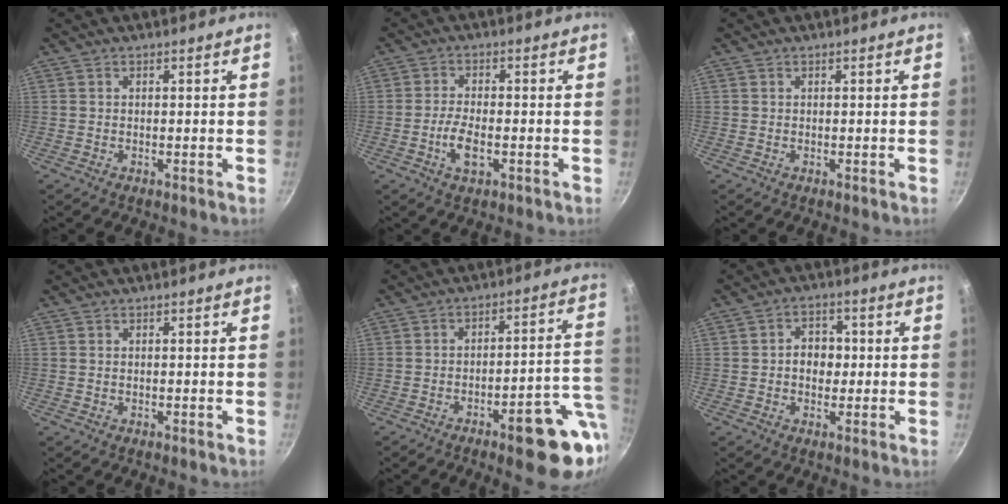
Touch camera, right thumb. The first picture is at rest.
{"total": 5.2, "force": [-1.6, 2.2, 4.4], "torque": [-0.089, 0.008, -0.032]}
{"total": 0.0}
{"total": 0.0}
{"total": 14.1, "force": [-5.5, 4.0, 12.4], "torque": [-0.122, 0.037, -0.071]}
{"total": 5.4, "force": [0.0, 4.3, 3.3], "torque": [-0.019, 0.010, -0.005]}